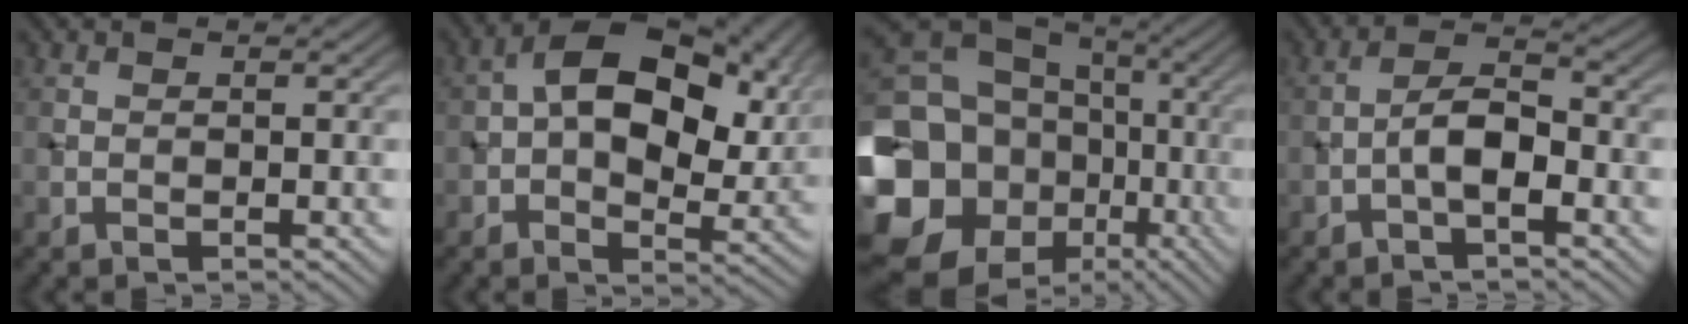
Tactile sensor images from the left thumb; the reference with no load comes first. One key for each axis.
{"total": 14.1, "fx": 3.2, "fy": 8.4, "fz": 10.9, "tx": -0.173, "ty": 0.006, "tz": 0.051}
{"total": 21.9, "fx": -3.9, "fy": 18.8, "fz": 10.6, "tx": -0.253, "ty": -0.030, "tz": -0.072}
{"total": 4.3, "fx": -1.7, "fy": 1.5, "fz": 3.7, "tx": -0.068, "ty": 0.015, "tz": -0.040}